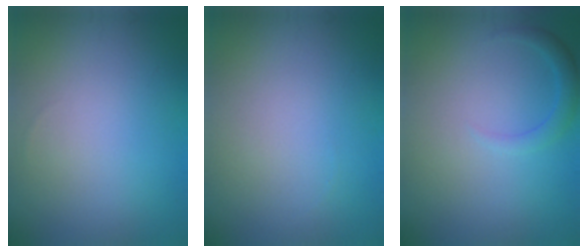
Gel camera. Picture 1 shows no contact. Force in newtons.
{"total": 0.0}
{"total": 1.6, "press": 1.6, "slide": 0.1}